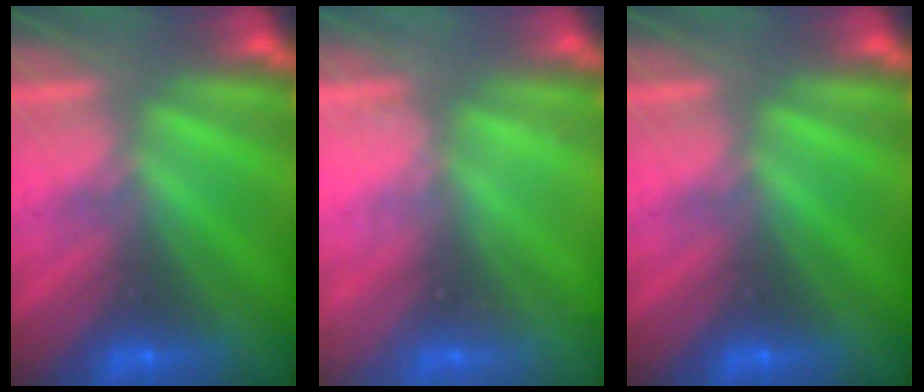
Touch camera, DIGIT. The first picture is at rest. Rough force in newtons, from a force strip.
{"total": 2.2}
{"total": 0.0}